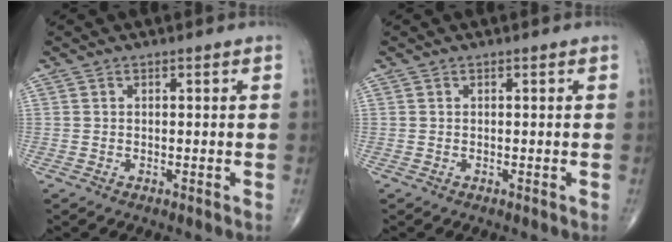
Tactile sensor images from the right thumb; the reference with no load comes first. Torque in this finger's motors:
{"motor_torque": [0.00, 0.00, 0.00, 0.00, 0.00]}